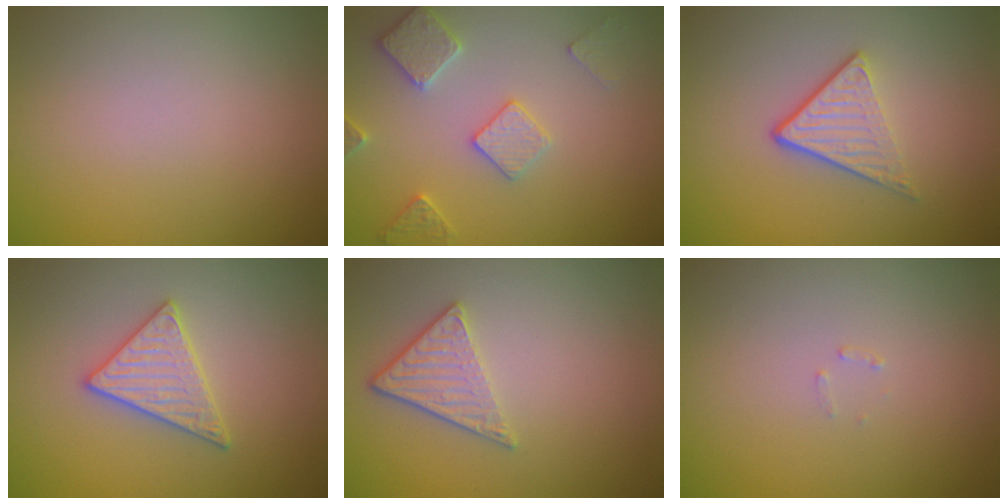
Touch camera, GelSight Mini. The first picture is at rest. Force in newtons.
{"total": 2.9, "press": 2.8, "slide": 0.5}
{"total": 3.6, "press": 2.6, "slide": 2.5}
{"total": 2.9, "press": 2.8, "slide": 0.5}
{"total": 2.8, "press": 2.4, "slide": 1.3}
{"total": 0.6, "press": 0.6, "slide": 0.1}